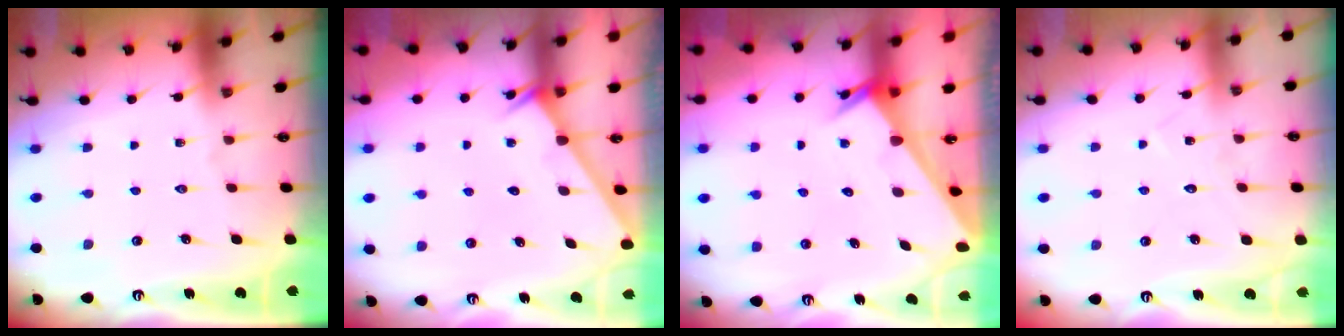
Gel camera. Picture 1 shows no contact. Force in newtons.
{"total": 1.4, "press": 1.4, "slide": 0.1}
{"total": 2.0, "press": 2.0, "slide": 0.1}
{"total": 6.2, "press": 6.2, "slide": 0.3}